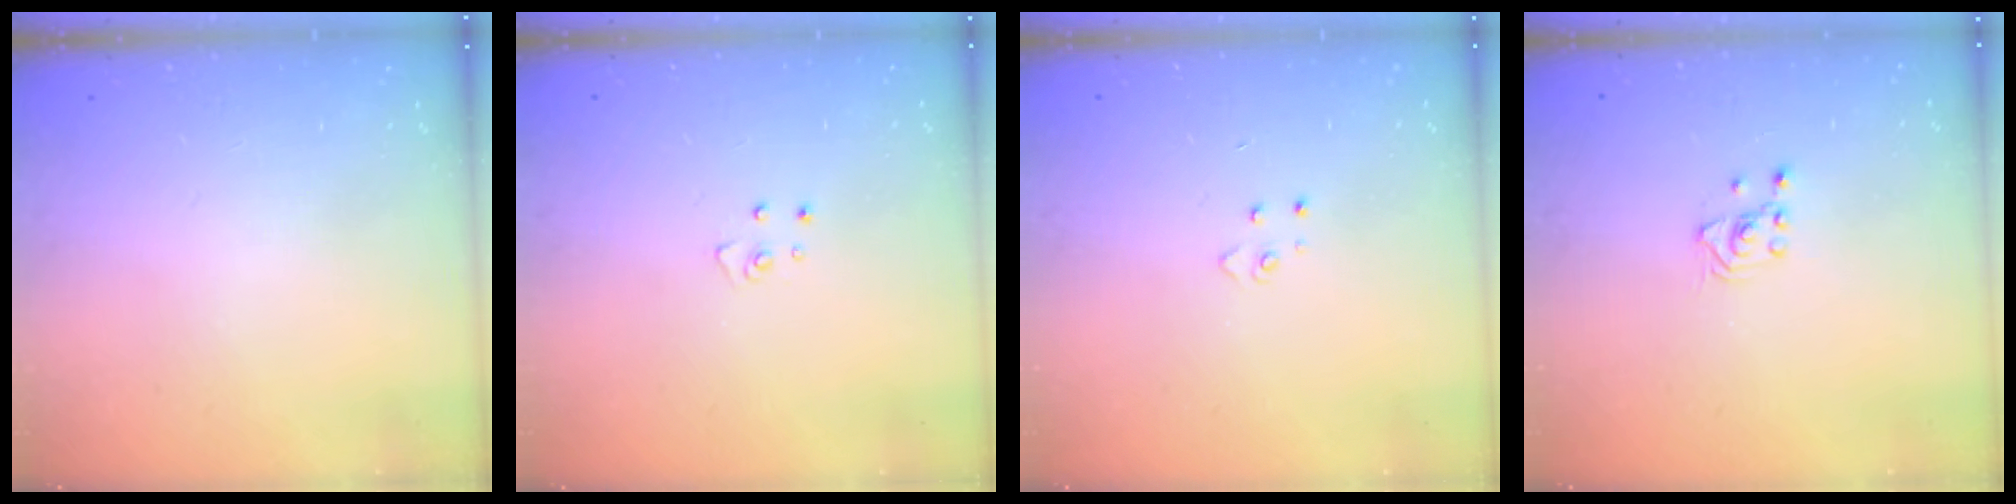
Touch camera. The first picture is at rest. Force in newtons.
{"total": 3.1, "press": 3.1, "slide": 0.3}
{"total": 4.0, "press": 4.0, "slide": 0.5}
{"total": 2.1, "press": 2.1, "slide": 0.2}